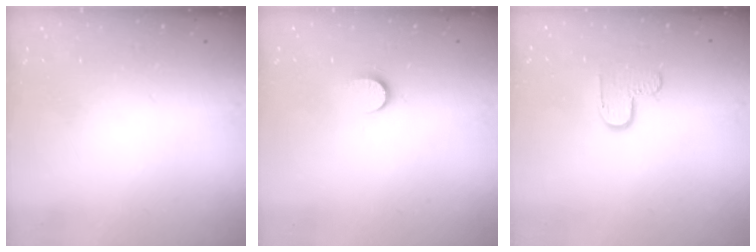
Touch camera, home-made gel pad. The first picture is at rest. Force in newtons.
{"total": 6.3, "press": 6.3, "slide": 0.5}
{"total": 5.9, "press": 5.9, "slide": 0.2}